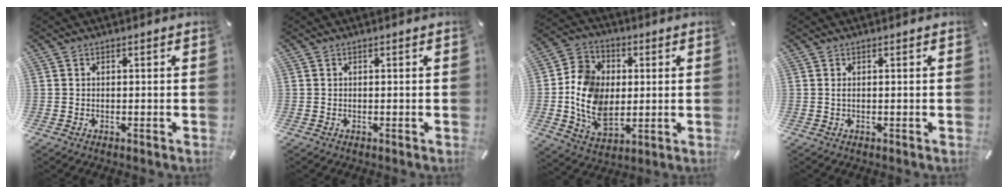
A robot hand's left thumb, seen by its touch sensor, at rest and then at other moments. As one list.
[{"total": 0.0}, {"total": 12.8, "force": [-0.6, 10.2, 7.8], "torque": [-0.187, 0.015, -0.008]}, {"total": 0.8, "force": [0.0, 0.1, 0.8], "torque": [-0.016, -0.001, 0.001]}]